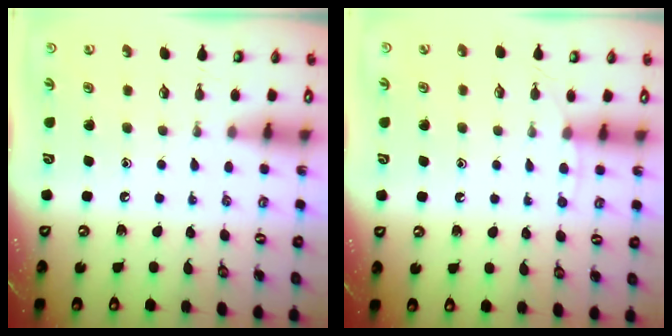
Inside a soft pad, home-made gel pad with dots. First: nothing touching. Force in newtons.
{"total": 3.5, "press": 3.5, "slide": 0.4}